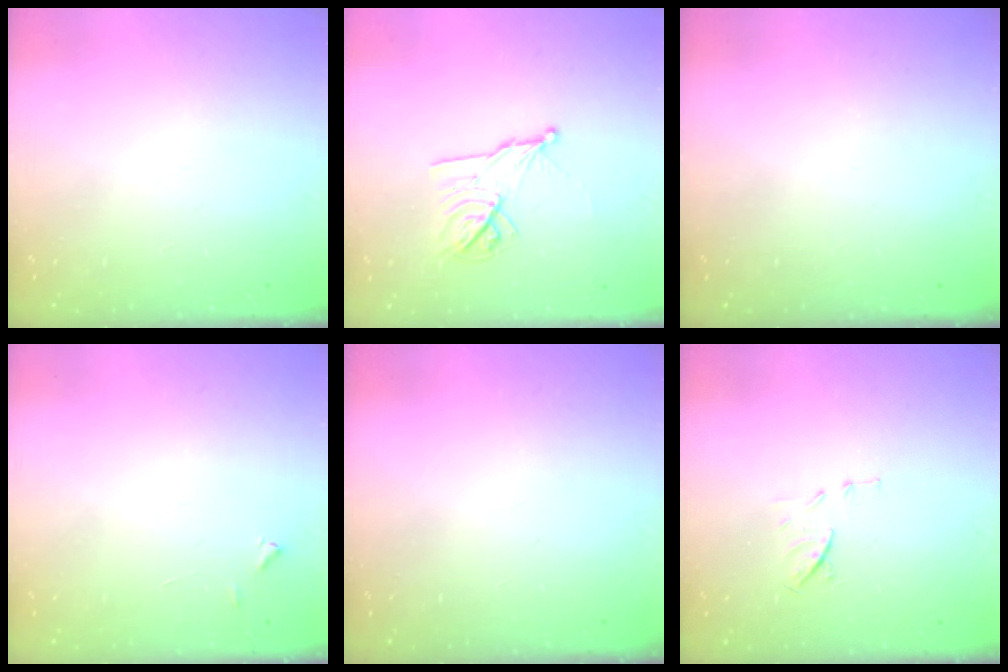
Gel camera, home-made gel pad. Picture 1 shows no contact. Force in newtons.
{"total": 11.3, "press": 11.3, "slide": 0.5}
{"total": 0.0}
{"total": 4.0, "press": 3.9, "slide": 0.2}
{"total": 0.0}
{"total": 7.1, "press": 6.9, "slide": 1.3}